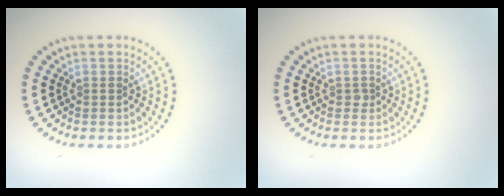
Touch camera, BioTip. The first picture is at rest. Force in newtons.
{"total": 0.6, "press": 0.4, "slide": 0.3}